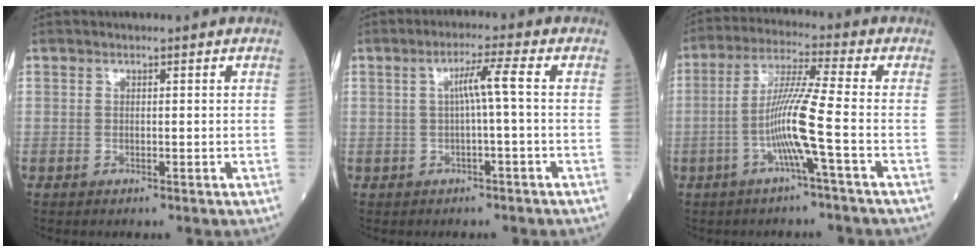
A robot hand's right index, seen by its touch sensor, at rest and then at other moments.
{"total": 3.8, "force": [0.0, -0.6, 3.8], "torque": [-0.067, 0.010, 0.003]}
{"total": 8.8, "force": [-2.6, -1.5, 8.3], "torque": [-0.166, 0.002, -0.053]}